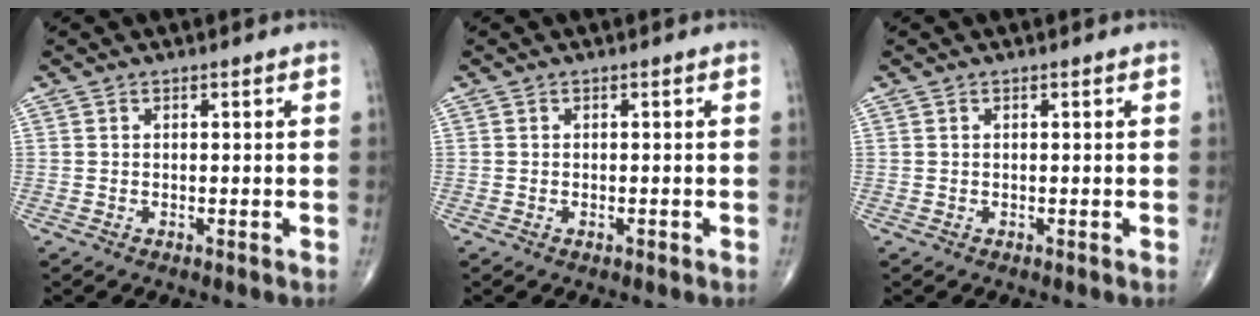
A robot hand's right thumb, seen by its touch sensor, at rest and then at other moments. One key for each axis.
{"total": 0.8, "fx": -0.4, "fy": 0.4, "fz": 0.6, "tx": -0.012, "ty": 0.003, "tz": -0.005}
{"total": 0.0}